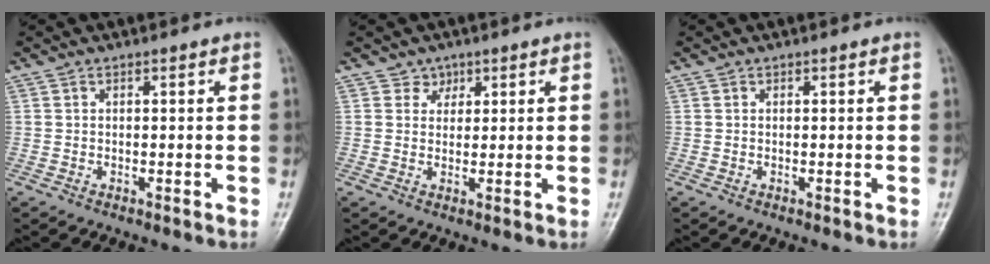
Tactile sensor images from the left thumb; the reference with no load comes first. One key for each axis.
{"total": 2.3, "fx": 1.3, "fy": 1.8, "fz": -0.1, "tx": 0.023, "ty": -0.007, "tz": 0.016}
{"total": 0.0}